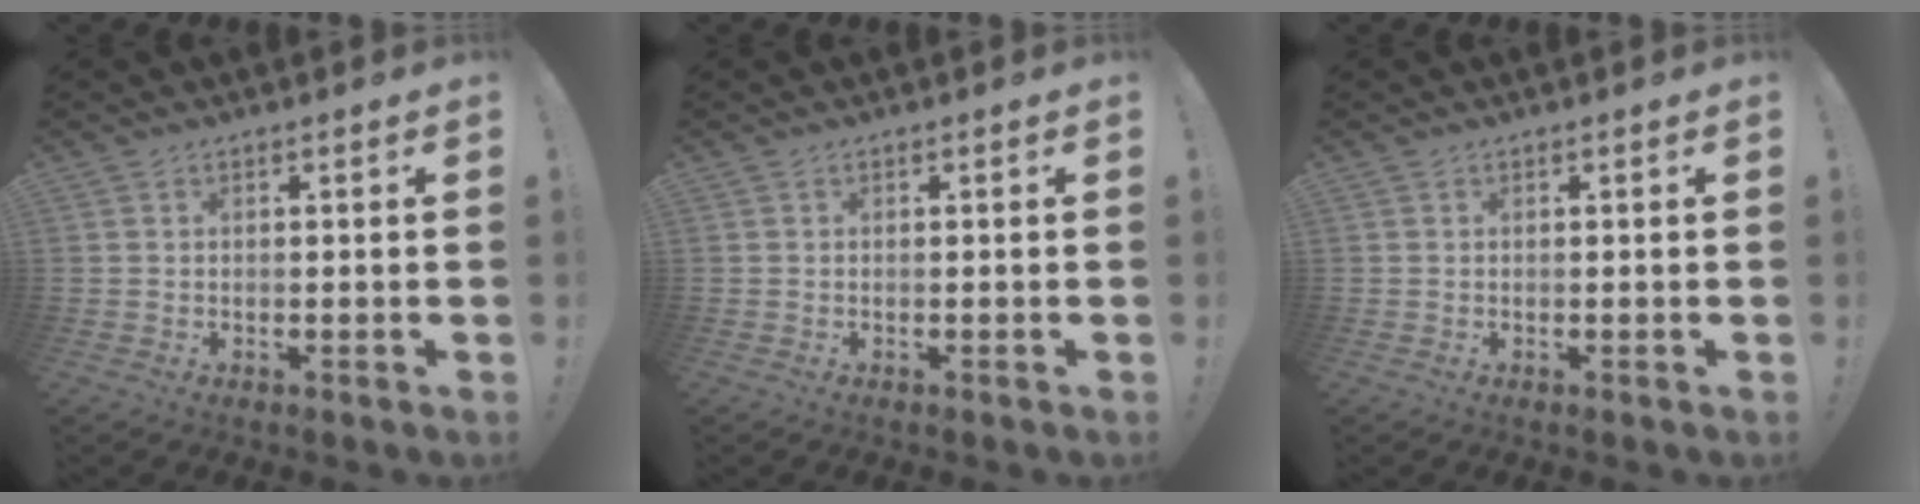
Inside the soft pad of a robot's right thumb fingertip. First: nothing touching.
{"total": 0.0}
{"total": 0.0}